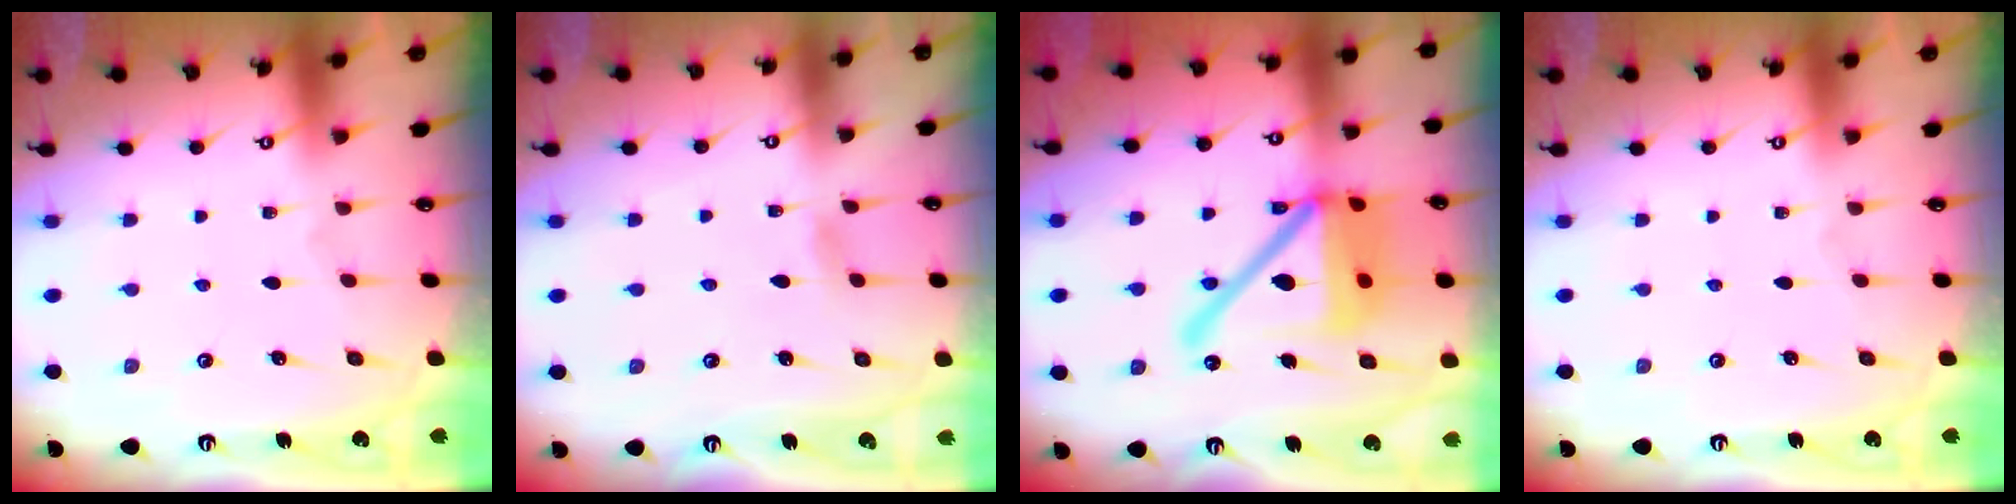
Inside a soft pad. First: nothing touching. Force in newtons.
{"total": 6.0, "press": 6.0, "slide": 0.5}
{"total": 22.6, "press": 22.5, "slide": 2.7}
{"total": 0.0}